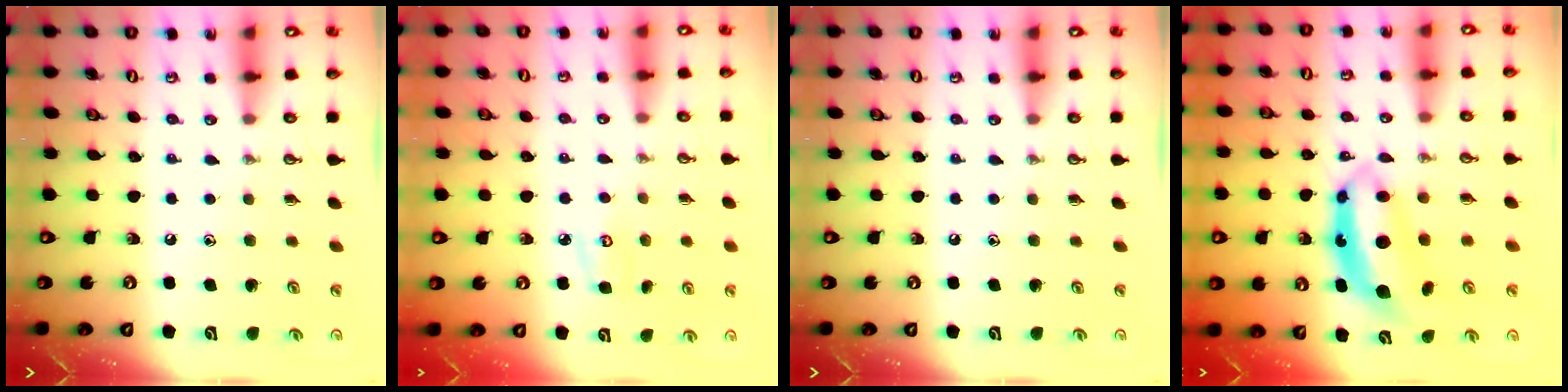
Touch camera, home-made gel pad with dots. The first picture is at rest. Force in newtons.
{"total": 5.6, "press": 5.6, "slide": 0.5}
{"total": 0.0}
{"total": 8.1, "press": 8.1, "slide": 0.2}